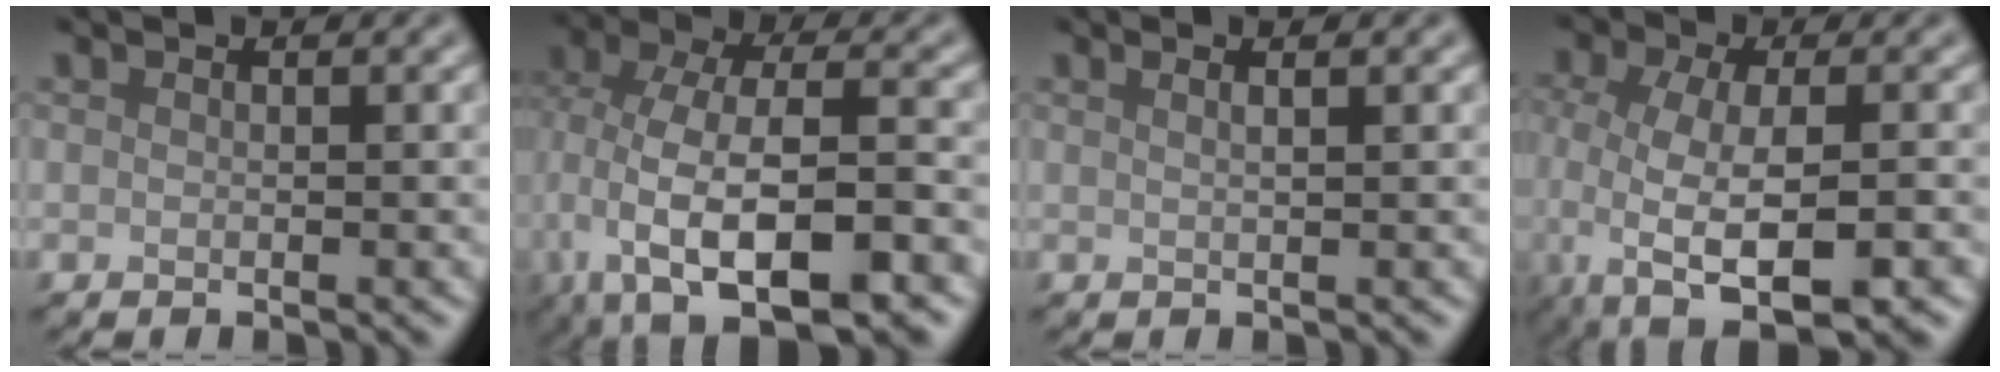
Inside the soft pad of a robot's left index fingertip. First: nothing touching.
{"total": 11.7, "force": [-3.3, 5.7, 9.7], "torque": [-0.183, -0.004, -0.043]}
{"total": 2.2, "force": [1.2, 0.9, 1.6], "torque": [-0.005, 0.001, -0.006]}
{"total": 8.7, "force": [-3.0, 4.3, 6.9], "torque": [-0.132, -0.033, -0.042]}